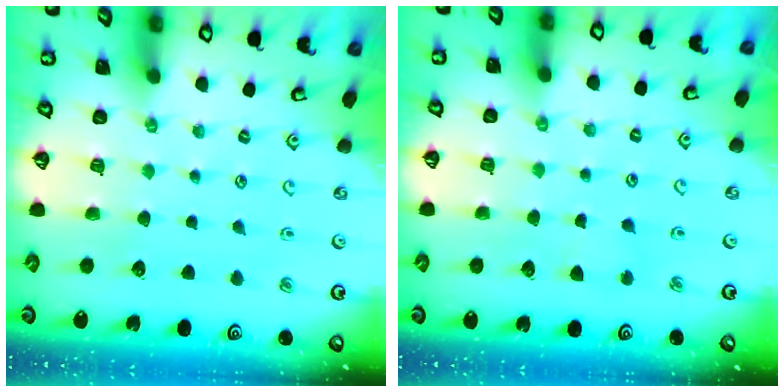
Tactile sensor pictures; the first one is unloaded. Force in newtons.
{"total": 2.9, "press": 2.8, "slide": 0.4}